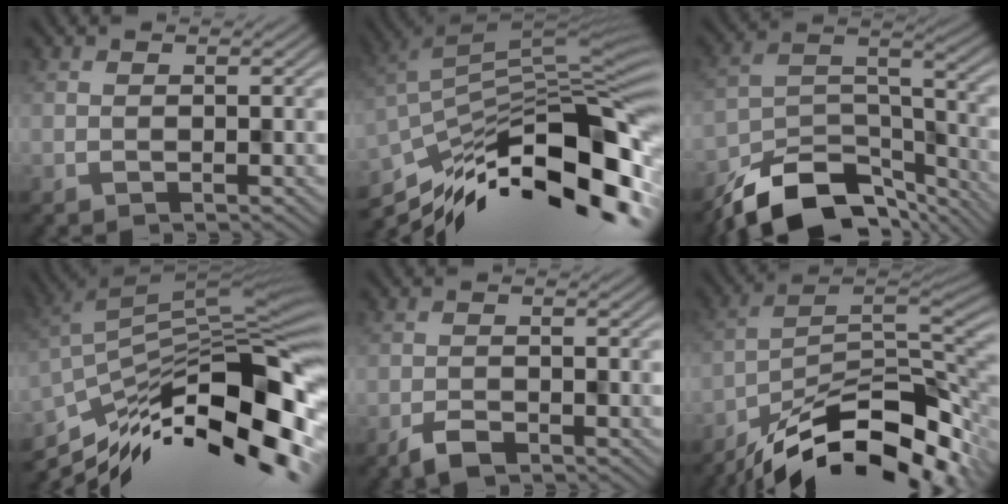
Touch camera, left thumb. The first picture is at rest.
{"total": 16.3, "force": [-8.4, 5.9, 12.7], "torque": [-0.246, -0.012, -0.143]}
{"total": 13.2, "force": [-10.5, 5.2, 6.1], "torque": [-0.121, -0.008, -0.174]}
{"total": 16.3, "force": [-8.6, 5.7, 12.7], "torque": [-0.242, -0.011, -0.145]}
{"total": 2.7, "force": [-1.9, 1.2, 1.5], "torque": [-0.030, -0.003, -0.039]}
{"total": 15.4, "force": [-10.9, 4.8, 9.8], "torque": [-0.178, -0.016, -0.171]}